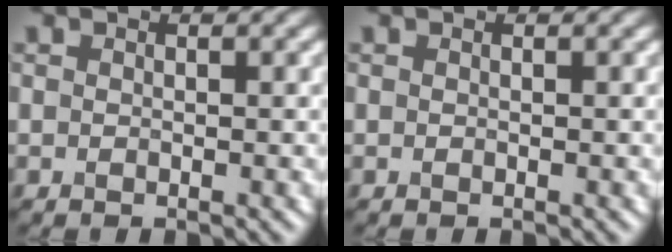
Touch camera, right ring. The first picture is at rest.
{"total": 0.0}